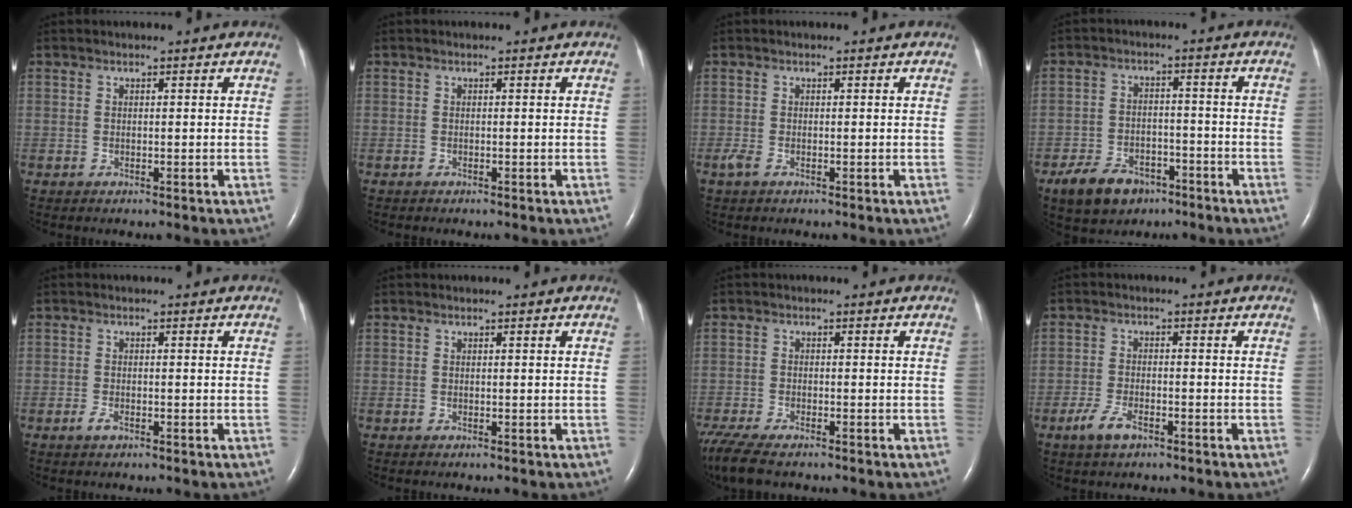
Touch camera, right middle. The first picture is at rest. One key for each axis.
{"total": 0.0}
{"total": 1.2, "fx": -0.7, "fy": 0.4, "fz": 0.8, "tx": -0.028, "ty": -0.004, "tz": -0.014}
{"total": 7.8, "fx": -5.1, "fy": 4.6, "fz": 3.6, "tx": -0.079, "ty": 0.000, "tz": -0.081}
{"total": 1.3, "fx": -0.8, "fy": 0.5, "fz": 0.9, "tx": -0.024, "ty": -0.002, "tz": -0.014}
{"total": 0.0}
{"total": 9.2, "fx": -7.2, "fy": 2.5, "fz": 5.2, "tx": -0.107, "ty": -0.019, "tz": -0.124}
{"total": 3.9, "fx": -2.5, "fy": 1.4, "fz": 2.7, "tx": -0.065, "ty": -0.002, "tz": -0.047}